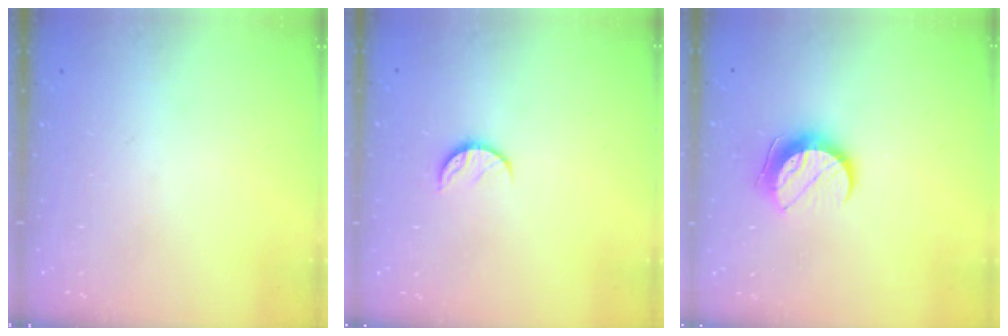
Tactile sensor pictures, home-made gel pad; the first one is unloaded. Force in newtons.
{"total": 5.7, "press": 5.7, "slide": 0.6}
{"total": 10.1, "press": 10.1, "slide": 0.8}